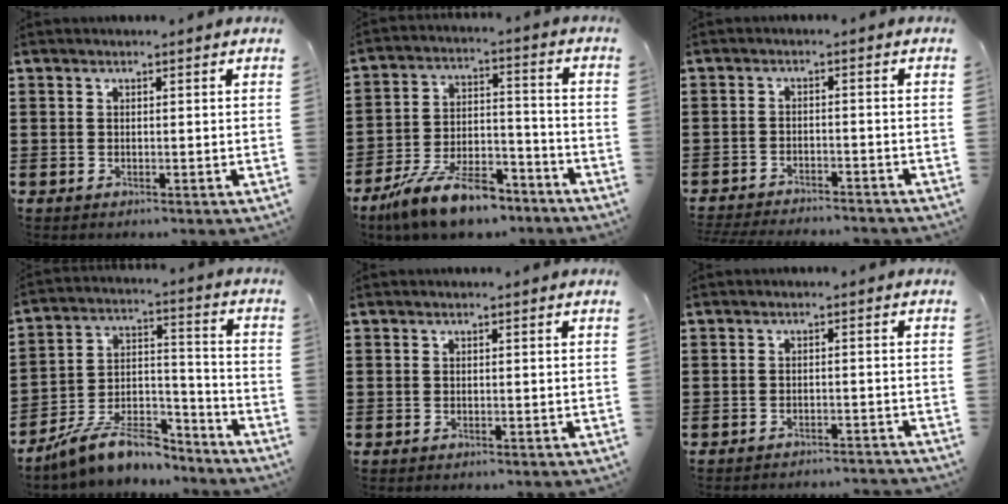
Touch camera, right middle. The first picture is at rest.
{"total": 11.7, "force": [-9.5, 2.9, 6.1], "torque": [-0.112, 0.031, -0.180]}
{"total": 3.2, "force": [-3.2, 0.0, 0.1], "torque": [-0.011, -0.003, -0.069]}
{"total": 9.4, "force": [-7.9, 3.3, 3.8], "torque": [-0.075, 0.023, -0.151]}
{"total": 0.0}
{"total": 2.1, "force": [-2.1, -0.1, 0.1], "torque": [-0.005, 0.003, -0.043]}